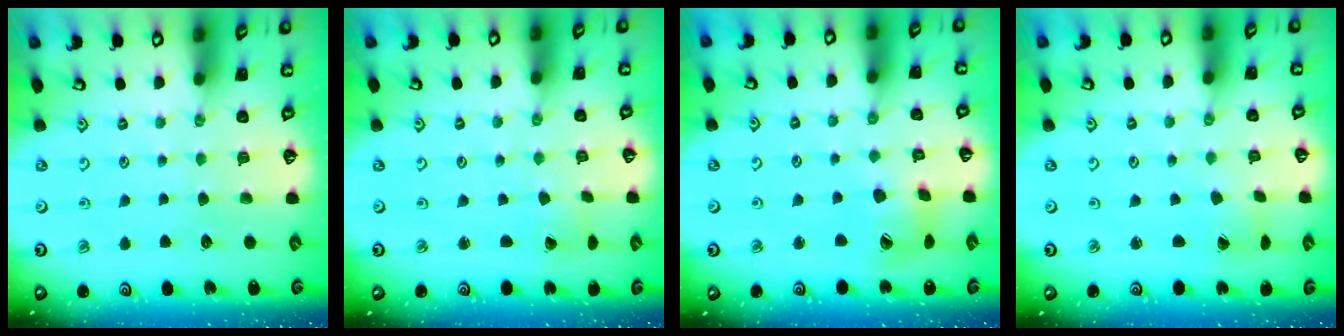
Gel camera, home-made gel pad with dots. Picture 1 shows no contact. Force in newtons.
{"total": 1.9, "press": 1.9, "slide": 0.0}
{"total": 10.3, "press": 10.2, "slide": 1.3}
{"total": 1.7, "press": 1.7, "slide": 0.1}